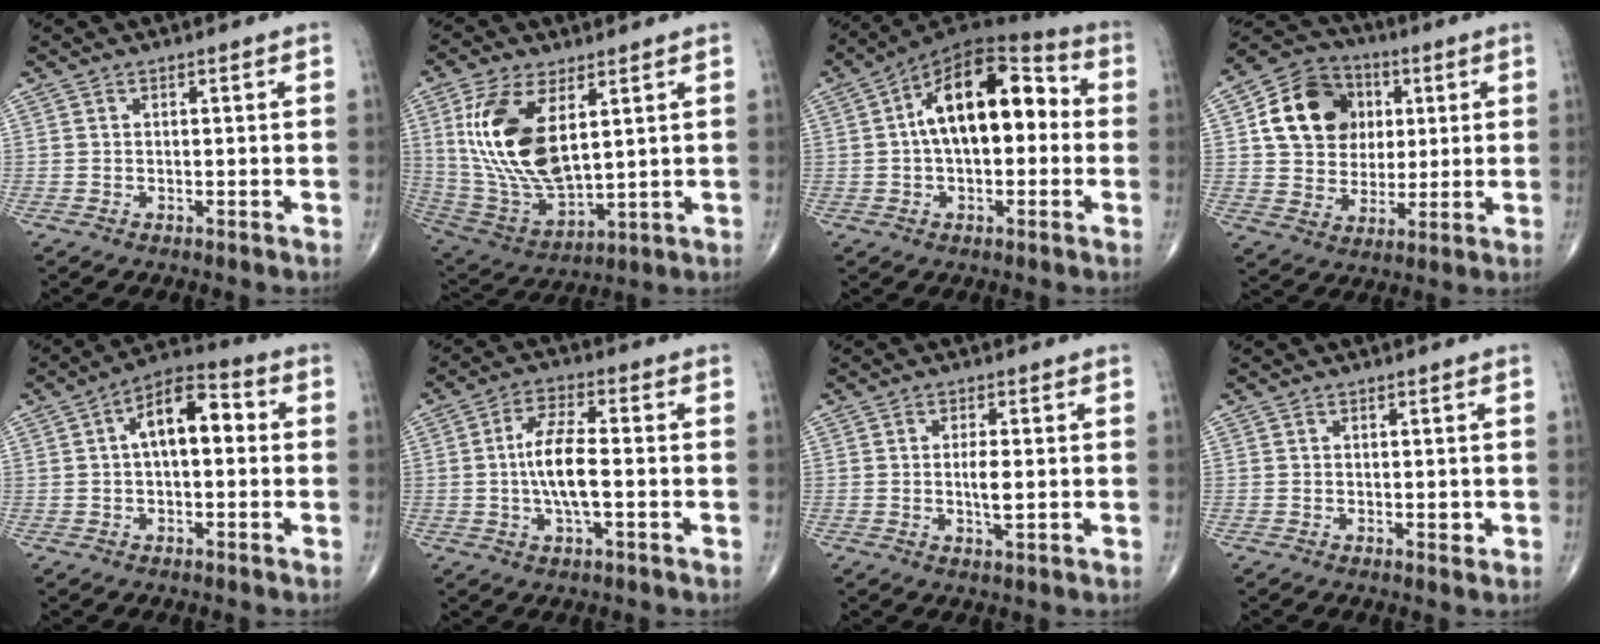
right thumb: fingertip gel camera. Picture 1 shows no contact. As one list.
[{"total": 18.2, "force": [4.9, 8.7, 15.1], "torque": [-0.300, -0.026, 0.109]}, {"total": 17.5, "force": [1.8, 9.2, 14.8], "torque": [-0.211, 0.043, 0.018]}, {"total": 15.4, "force": [3.6, 12.7, 8.0], "torque": [-0.109, 0.003, 0.062]}, {"total": 10.6, "force": [1.4, 5.3, 9.1], "torque": [-0.135, 0.032, 0.012]}, {"total": 9.1, "force": [-0.7, 3.0, 8.5], "torque": [-0.171, 0.008, -0.020]}, {"total": 3.9, "force": [-0.1, 1.2, 3.7], "torque": [-0.070, -0.007, -0.003]}, {"total": 1.4, "force": [-0.2, 0.9, 1.1], "torque": [-0.004, -0.001, -0.004]}]